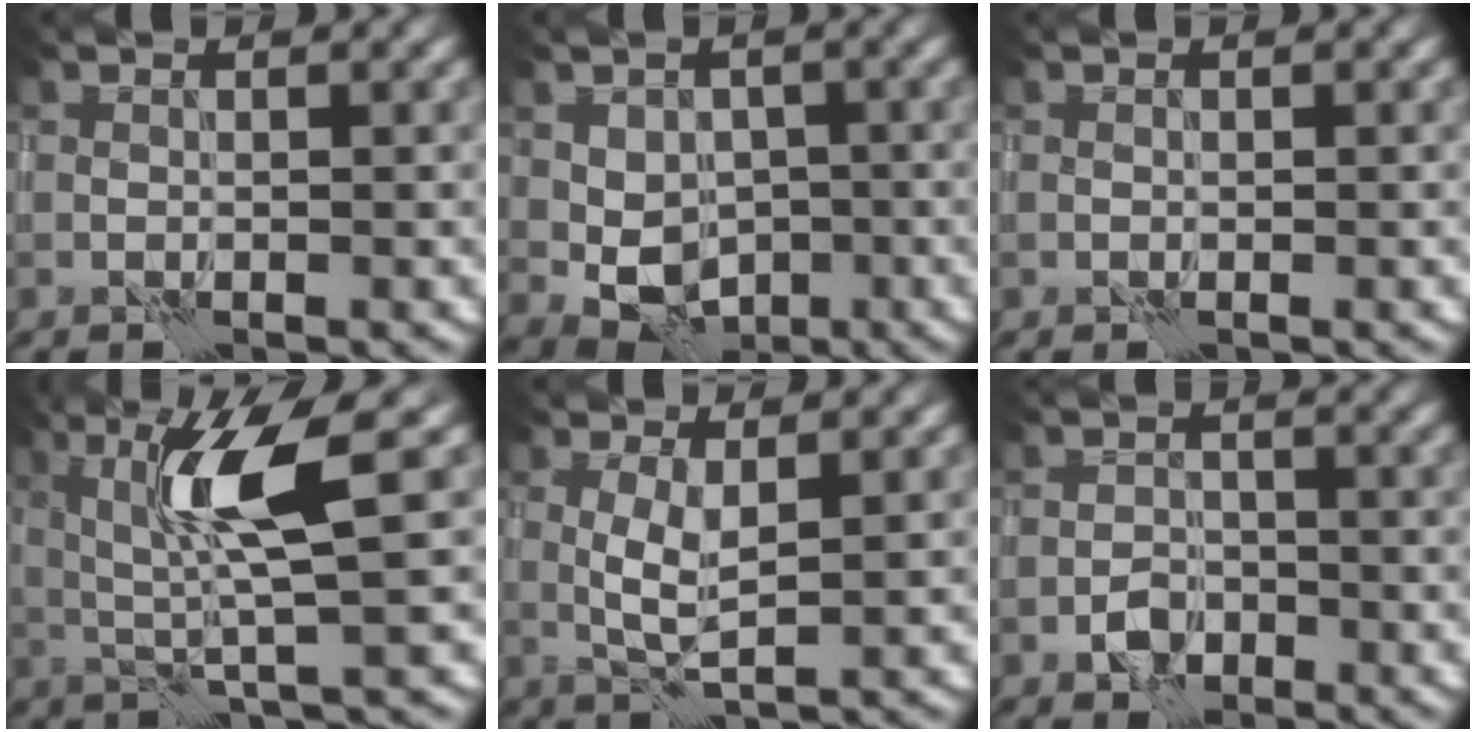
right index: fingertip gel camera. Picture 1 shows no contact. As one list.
[{"total": 4.9, "force": [-0.7, 3.8, 3.0], "torque": [-0.048, -0.003, -0.009]}, {"total": 0.0}, {"total": 6.0, "force": [1.7, 0.7, 5.7], "torque": [-0.114, 0.001, 0.034]}, {"total": 2.5, "force": [0.5, 0.6, 2.4], "torque": [-0.050, 0.002, 0.010]}, {"total": 1.8, "force": [-1.0, 1.3, 0.7], "torque": [-0.007, 0.005, -0.021]}]